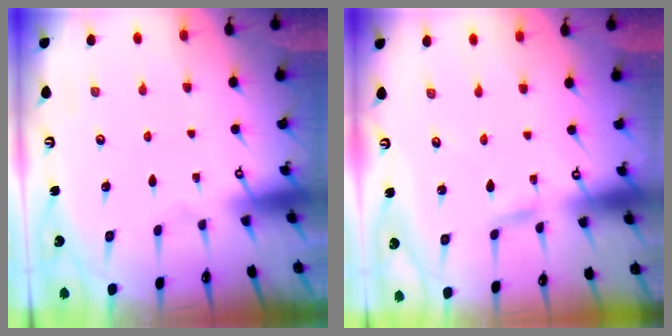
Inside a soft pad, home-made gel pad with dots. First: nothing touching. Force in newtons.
{"total": 2.4, "press": 2.4, "slide": 0.2}